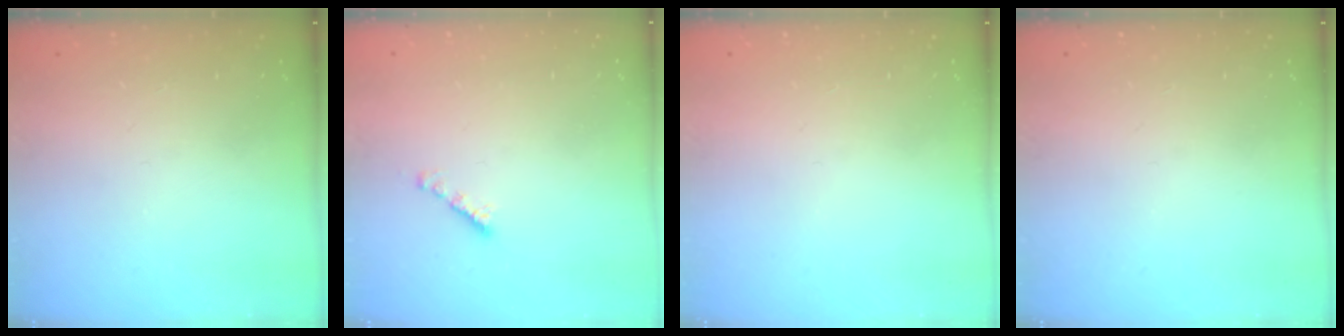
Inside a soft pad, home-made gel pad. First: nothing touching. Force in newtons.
{"total": 2.1, "press": 2.1, "slide": 0.3}
{"total": 0.0}
{"total": 0.0}